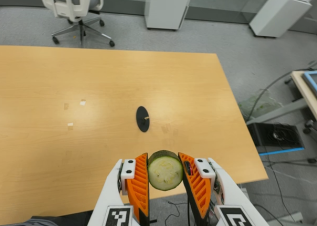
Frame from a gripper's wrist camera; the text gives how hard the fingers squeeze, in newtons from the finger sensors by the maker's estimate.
{"total": 11.2, "left": 10.7, "right": 11.7}